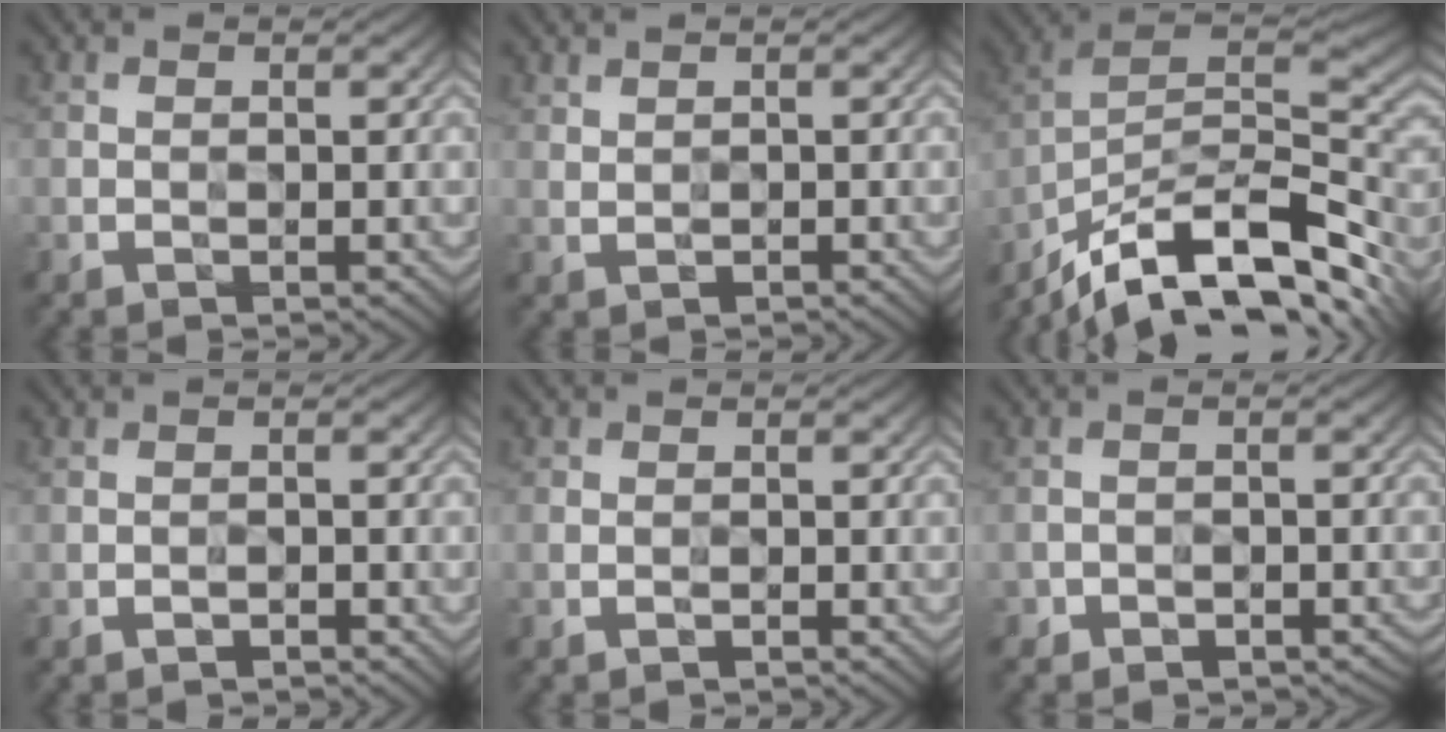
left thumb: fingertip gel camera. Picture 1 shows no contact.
{"total": 0.8, "force": [0.7, 0.3, 0.4], "torque": [-0.012, 0.000, 0.017]}
{"total": 16.7, "force": [-10.7, 6.4, 11.2], "torque": [-0.240, -0.011, -0.183]}
{"total": 0.9, "force": [-0.8, 0.2, 0.4], "torque": [-0.005, 0.001, -0.015]}
{"total": 0.7, "force": [-0.6, 0.5, 0.1], "torque": [0.002, -0.002, -0.014]}
{"total": 2.0, "force": [-1.6, 1.2, 0.3], "torque": [0.000, 0.004, -0.028]}